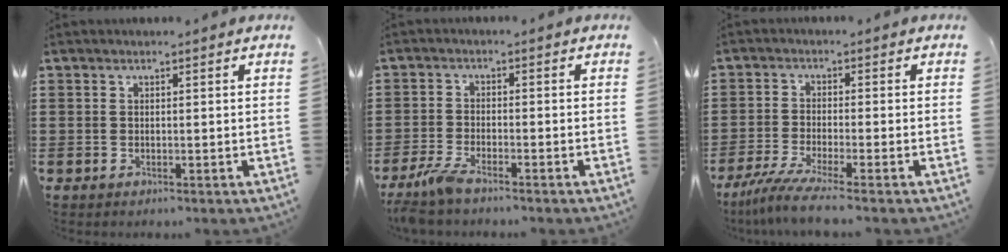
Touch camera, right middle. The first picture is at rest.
{"total": 3.6, "force": [-3.0, 0.3, 2.1], "torque": [-0.065, -0.012, -0.063]}
{"total": 5.0, "force": [-3.7, -0.3, 3.4], "torque": [-0.085, -0.026, -0.076]}